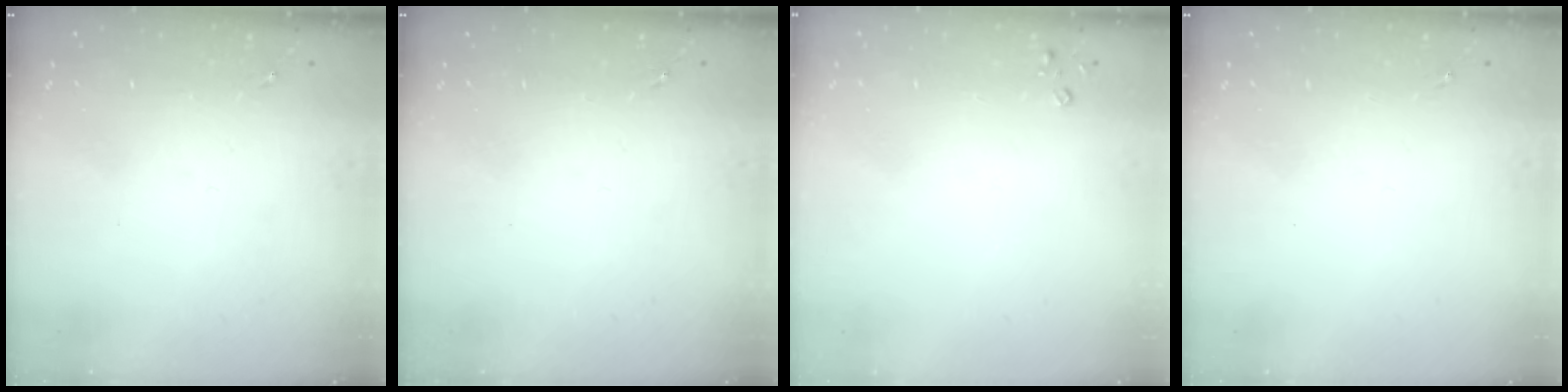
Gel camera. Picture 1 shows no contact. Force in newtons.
{"total": 0.0}
{"total": 2.6, "press": 2.6, "slide": 0.3}
{"total": 0.0}